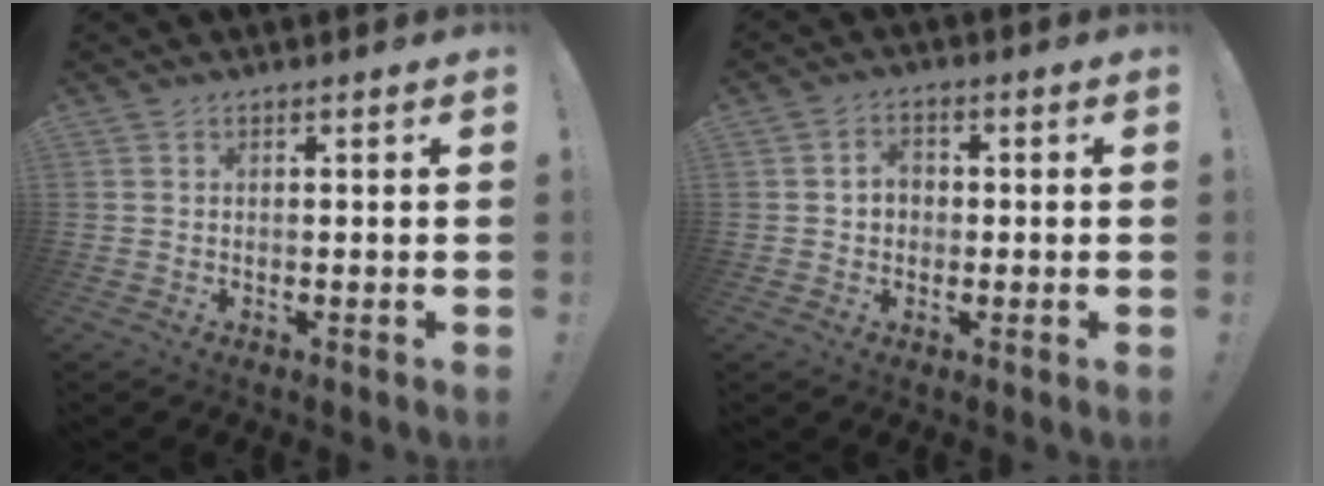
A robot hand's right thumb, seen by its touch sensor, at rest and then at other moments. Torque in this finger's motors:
{"motor_torque": [0.01, 0.01, -0.04, 0.09, -0.03]}